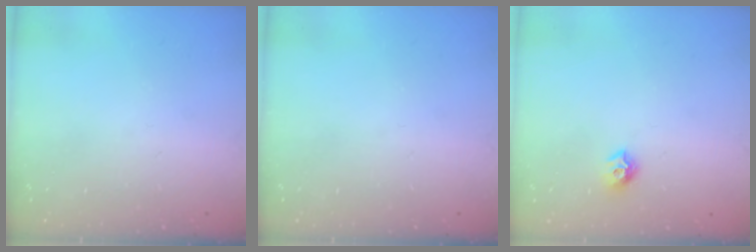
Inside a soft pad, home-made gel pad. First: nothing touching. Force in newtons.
{"total": 0.0}
{"total": 7.9, "press": 7.8, "slide": 0.7}